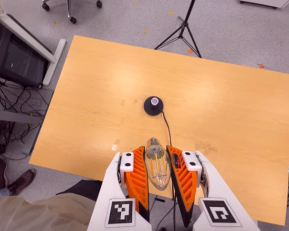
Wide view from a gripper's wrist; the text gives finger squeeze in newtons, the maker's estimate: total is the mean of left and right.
{"total": 20.7, "left": 22.5, "right": 18.8}